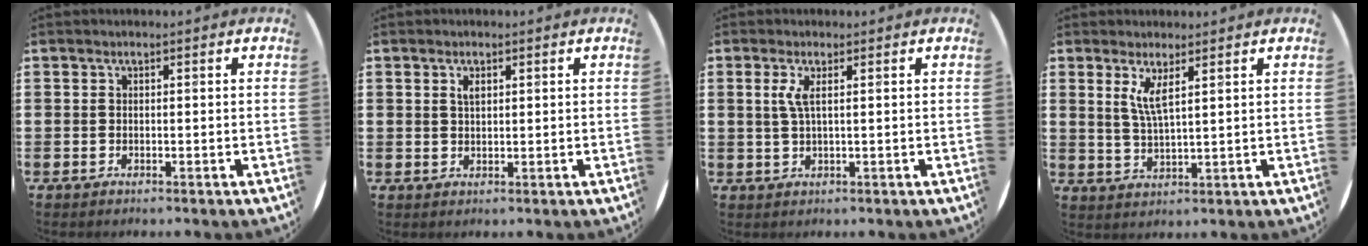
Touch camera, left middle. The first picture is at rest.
{"total": 1.2, "force": [0.8, 0.6, 0.7], "torque": [-0.008, 0.001, 0.011]}
{"total": 2.1, "force": [0.7, 0.1, 1.9], "torque": [-0.040, 0.002, 0.010]}
{"total": 3.7, "force": [2.4, 0.5, 2.8], "torque": [-0.061, 0.001, 0.041]}